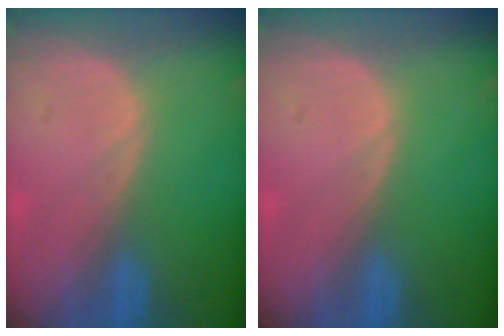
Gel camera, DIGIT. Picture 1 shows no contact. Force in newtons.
{"total": 0.0}